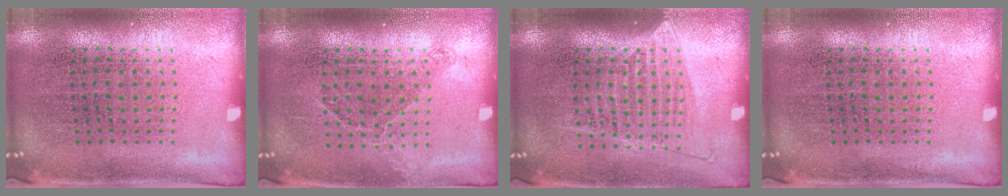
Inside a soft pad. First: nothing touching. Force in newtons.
{"total": 1.1, "press": 0.9, "slide": 0.6}
{"total": 1.3, "press": 1.1, "slide": 0.6}
{"total": 0.0}